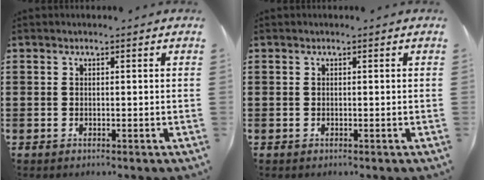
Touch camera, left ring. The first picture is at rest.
{"total": 0.0}